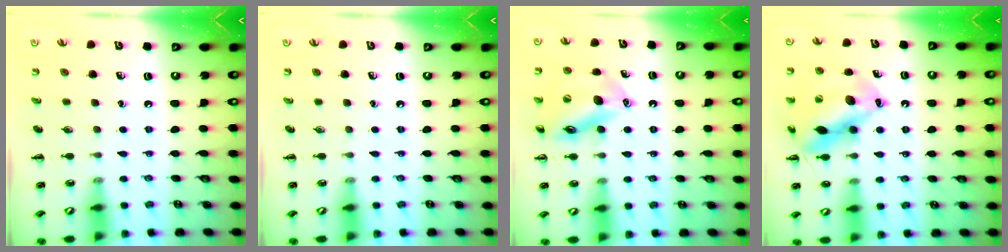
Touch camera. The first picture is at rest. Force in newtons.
{"total": 0.0}
{"total": 15.5, "press": 15.4, "slide": 1.9}
{"total": 16.5, "press": 16.3, "slide": 2.4}